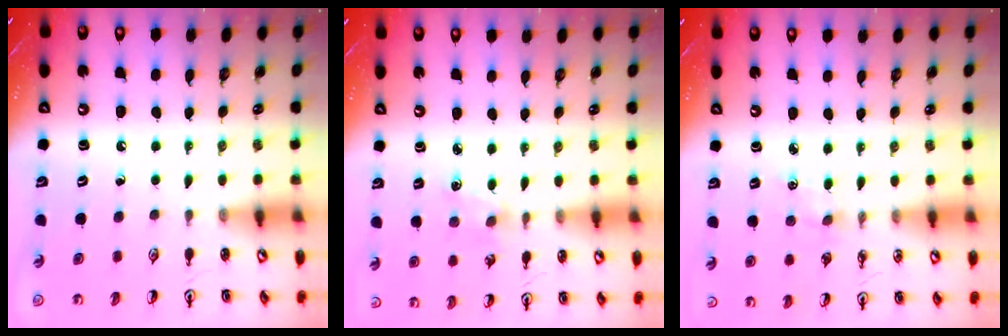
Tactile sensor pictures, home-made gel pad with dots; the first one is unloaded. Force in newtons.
{"total": 1.4, "press": 1.4, "slide": 0.2}
{"total": 2.0, "press": 2.0, "slide": 0.3}